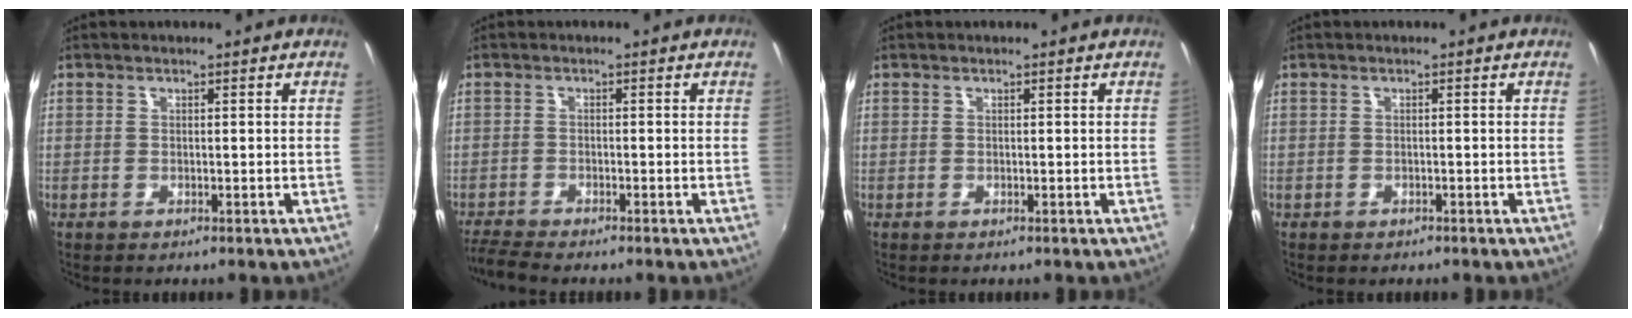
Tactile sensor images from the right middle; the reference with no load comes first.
{"total": 4.1, "force": [-3.8, -0.2, 1.4], "torque": [-0.043, -0.020, -0.073]}
{"total": 0.0}
{"total": 0.9, "force": [-0.7, 0.6, 0.1], "torque": [-0.005, -0.001, -0.010]}